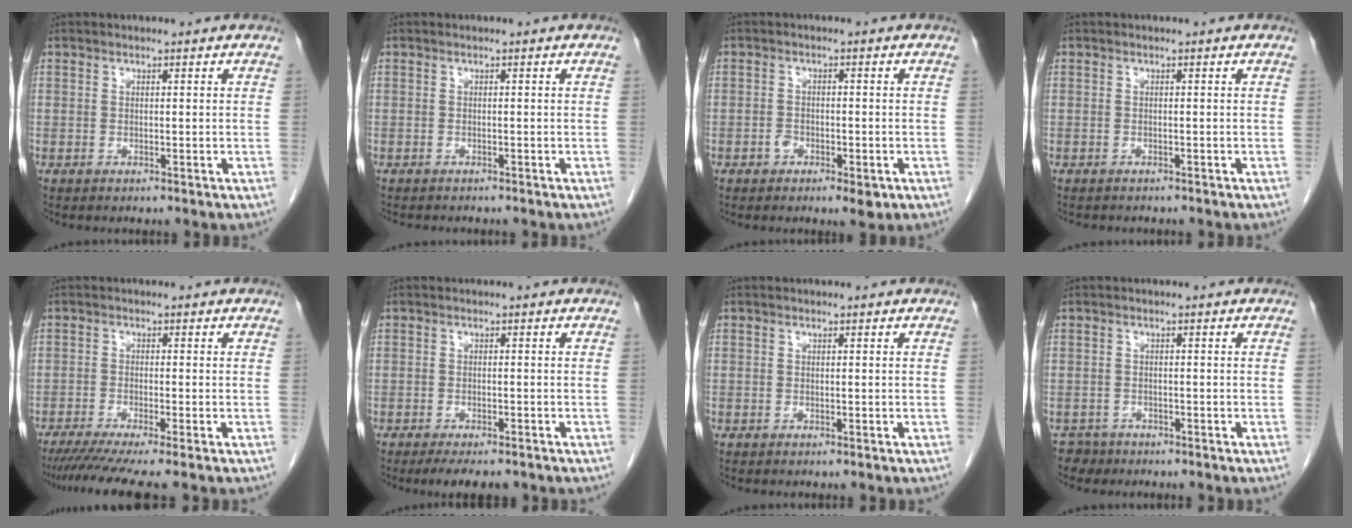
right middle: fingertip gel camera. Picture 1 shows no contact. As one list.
[{"total": 3.1, "force": [-2.7, 0.9, 1.1], "torque": [-0.017, -0.005, -0.033]}, {"total": 3.4, "force": [-1.7, 1.7, 2.4], "torque": [-0.032, 0.003, -0.021]}, {"total": 3.0, "force": [-2.7, 1.1, 0.9], "torque": [-0.014, -0.004, -0.032]}, {"total": 7.8, "force": [-6.4, -0.8, 4.4], "torque": [-0.061, -0.021, -0.103]}, {"total": 5.5, "force": [-4.4, 1.5, 2.8], "torque": [-0.035, -0.006, -0.063]}, {"total": 0.0}, {"total": 2.3, "force": [-1.8, 1.3, -0.6], "torque": [0.004, 0.004, -0.031]}]